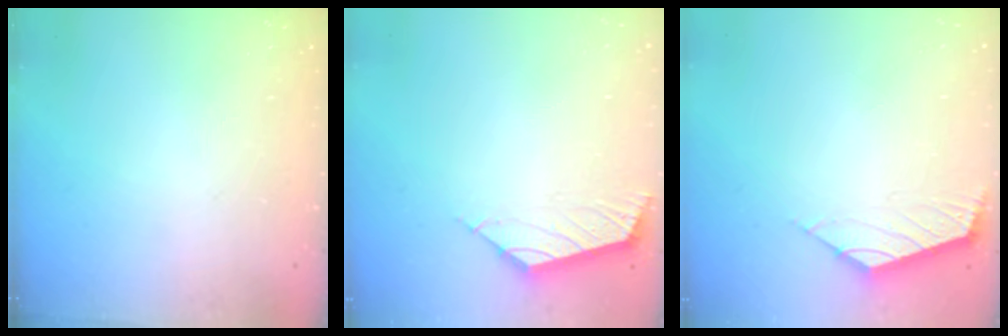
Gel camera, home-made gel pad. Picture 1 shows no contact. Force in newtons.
{"total": 2.8, "press": 2.7, "slide": 0.7}
{"total": 2.6, "press": 2.5, "slide": 0.6}